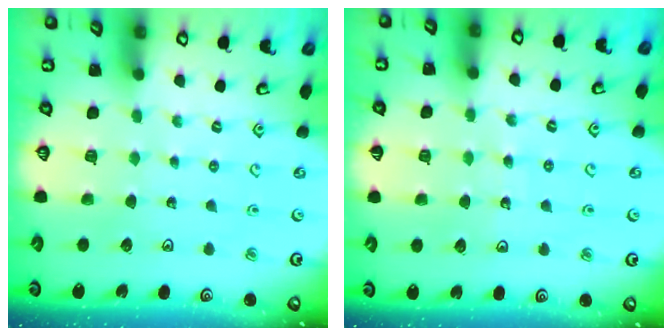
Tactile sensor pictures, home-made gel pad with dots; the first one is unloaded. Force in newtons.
{"total": 4.9, "press": 4.8, "slide": 1.0}